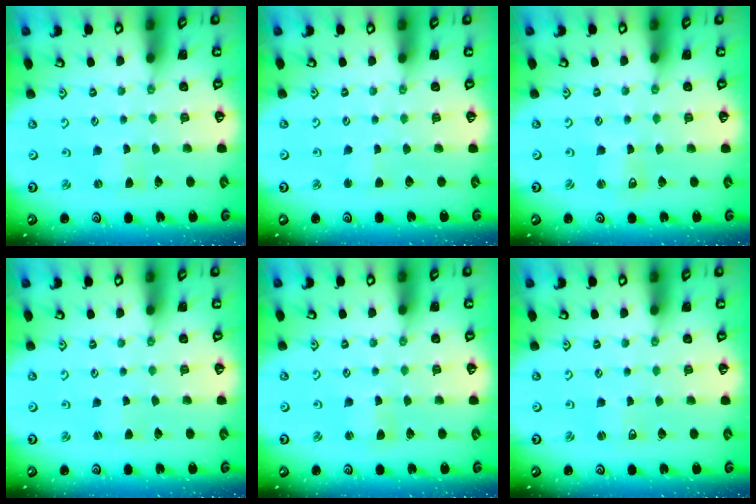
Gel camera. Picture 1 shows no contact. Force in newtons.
{"total": 1.9, "press": 1.9, "slide": 0.2}
{"total": 1.5, "press": 1.5, "slide": 0.3}
{"total": 0.0}
{"total": 1.2, "press": 1.1, "slide": 0.2}
{"total": 1.9, "press": 1.8, "slide": 0.4}